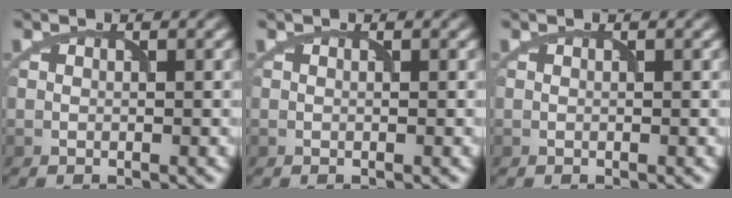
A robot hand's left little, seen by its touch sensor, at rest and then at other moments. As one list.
[{"total": 0.0}, {"total": 0.0}]